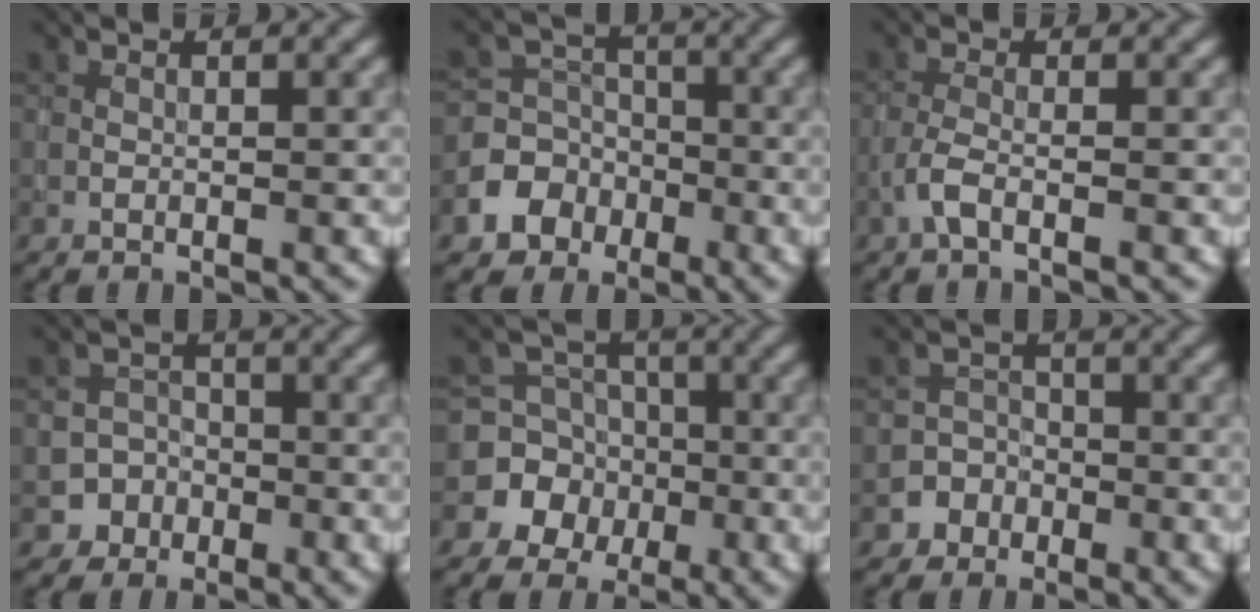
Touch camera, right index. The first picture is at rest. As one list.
[{"total": 5.5, "force": [-2.6, 4.8, 1.0], "torque": [-0.002, -0.002, -0.071]}, {"total": 1.8, "force": [-1.0, 0.4, 1.4], "torque": [-0.032, 0.001, -0.028]}, {"total": 5.1, "force": [-2.9, 4.2, -0.2], "torque": [0.036, -0.010, -0.061]}, {"total": 7.7, "force": [-2.5, 7.2, 1.2], "torque": [-0.012, -0.001, -0.067]}, {"total": 4.6, "force": [-2.6, 3.7, -0.3], "torque": [0.039, -0.006, -0.056]}]